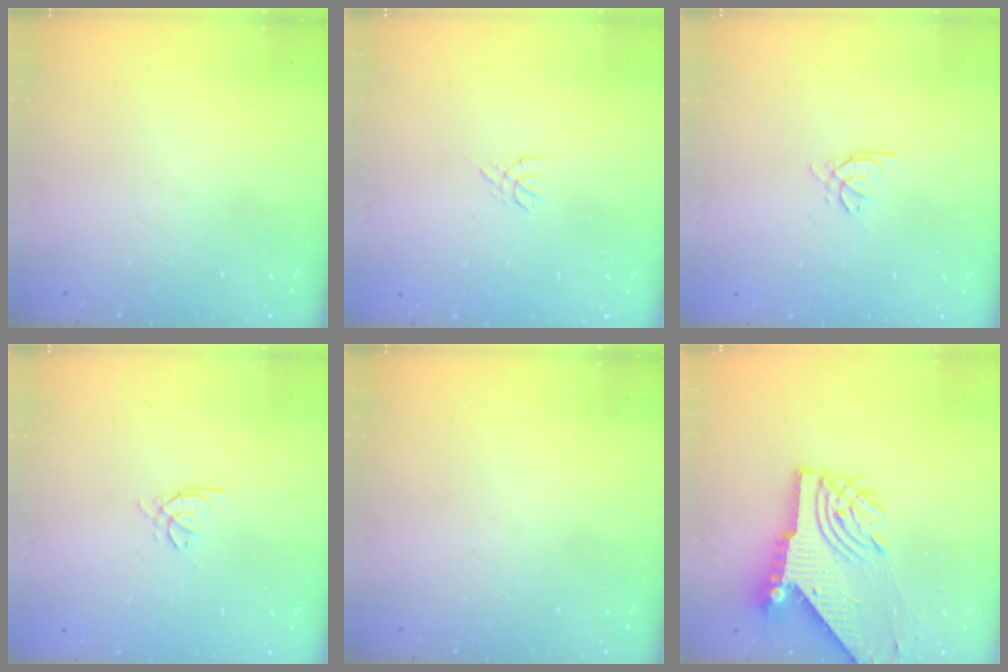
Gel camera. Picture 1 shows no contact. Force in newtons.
{"total": 1.8, "press": 1.7, "slide": 0.5}
{"total": 1.4, "press": 1.3, "slide": 0.3}
{"total": 1.4, "press": 1.3, "slide": 0.3}
{"total": 0.0}
{"total": 9.4, "press": 9.4, "slide": 1.1}